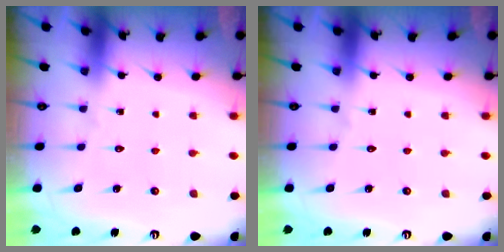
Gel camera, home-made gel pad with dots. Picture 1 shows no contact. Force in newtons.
{"total": 0.0}